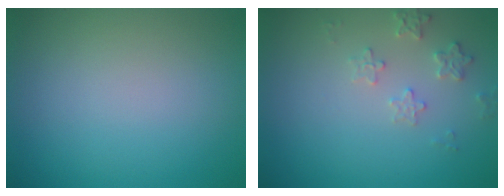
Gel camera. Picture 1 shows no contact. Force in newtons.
{"total": 1.9, "press": 1.8, "slide": 0.2}